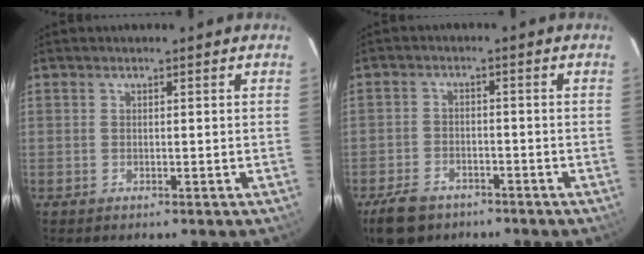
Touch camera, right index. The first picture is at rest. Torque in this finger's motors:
{"motor_torque": [0.55, -0.41, 0.28, 0.05]}